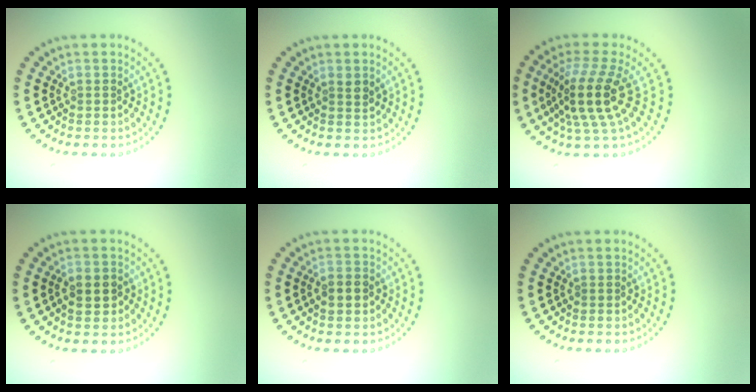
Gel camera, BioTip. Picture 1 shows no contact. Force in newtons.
{"total": 0.9, "press": 0.8, "slide": 0.5}
{"total": 4.9, "press": 3.7, "slide": 3.3}
{"total": 2.4, "press": 2.4, "slide": 0.2}
{"total": 1.6, "press": 1.6, "slide": 0.3}
{"total": 0.0}